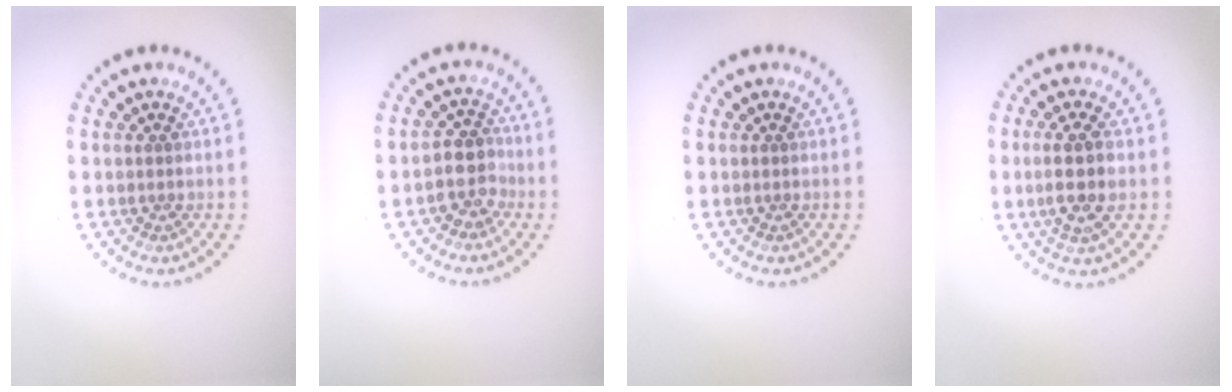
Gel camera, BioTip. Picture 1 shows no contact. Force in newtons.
{"total": 2.8, "press": 2.5, "slide": 1.3}
{"total": 0.0}
{"total": 3.3, "press": 3.0, "slide": 1.4}